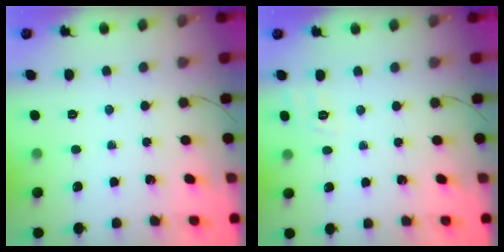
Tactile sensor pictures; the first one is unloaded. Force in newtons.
{"total": 2.3, "press": 1.3, "slide": 1.9}